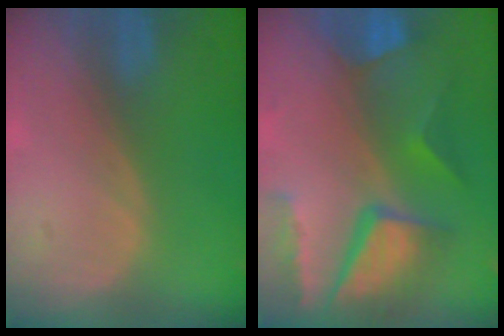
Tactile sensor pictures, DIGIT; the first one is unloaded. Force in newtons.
{"total": 11.1, "press": 9.1, "slide": 6.3}